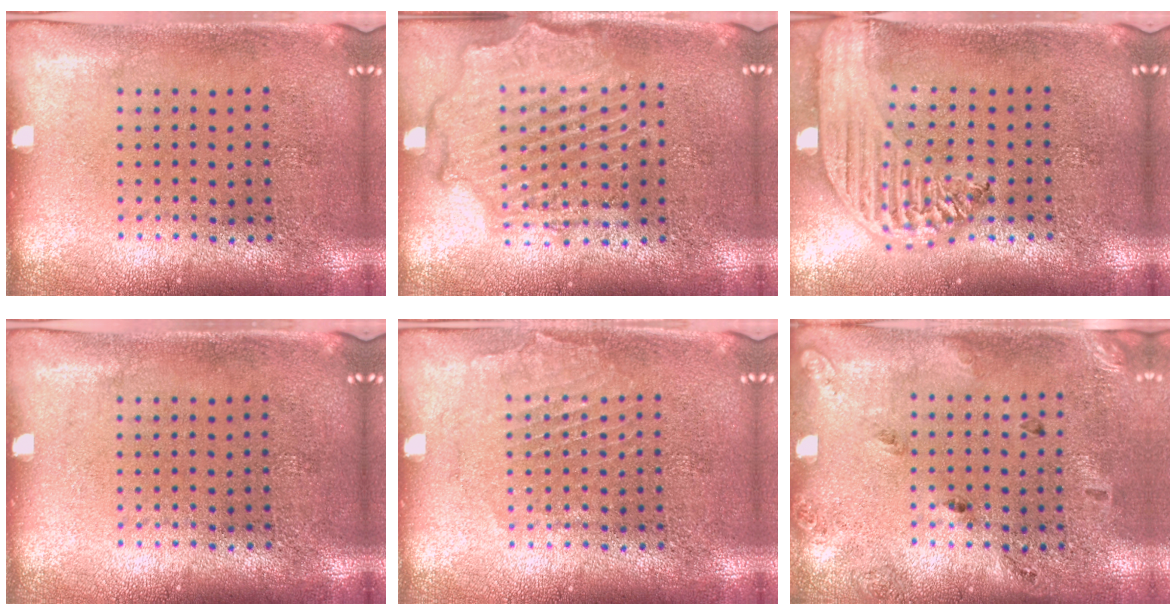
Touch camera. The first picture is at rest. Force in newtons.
{"total": 2.1, "press": 2.1, "slide": 0.4}
{"total": 2.7, "press": 2.2, "slide": 1.6}
{"total": 0.0}
{"total": 1.2, "press": 1.2, "slide": 0.1}
{"total": 1.7, "press": 1.0, "slide": 1.4}